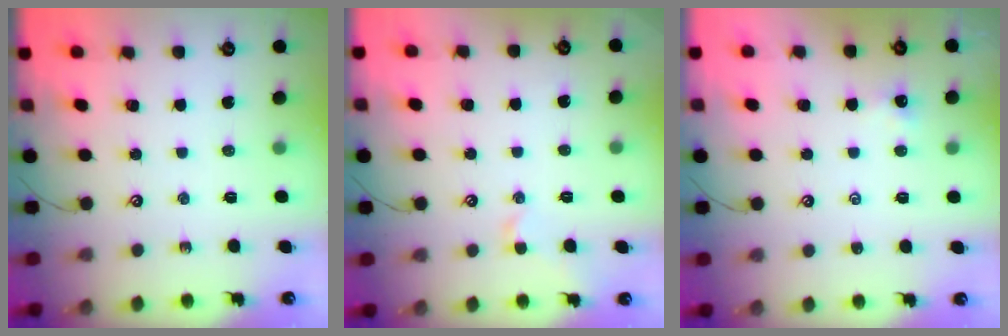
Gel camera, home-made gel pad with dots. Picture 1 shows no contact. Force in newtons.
{"total": 0.5, "press": 0.3, "slide": 0.4}
{"total": 0.0}